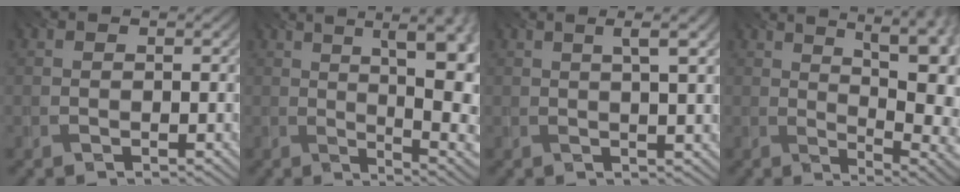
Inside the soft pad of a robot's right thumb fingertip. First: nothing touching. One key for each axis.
{"total": 13.0, "fx": 1.7, "fy": 4.5, "fz": 12.1, "tx": -0.138, "ty": 0.038, "tz": 0.022}
{"total": 4.5, "fx": 1.6, "fy": 0.5, "fz": 4.2, "tx": -0.063, "ty": 0.007, "tz": 0.031}
{"total": 13.6, "fx": 3.1, "fy": 5.5, "fz": 12.1, "tx": -0.152, "ty": 0.044, "tz": 0.051}